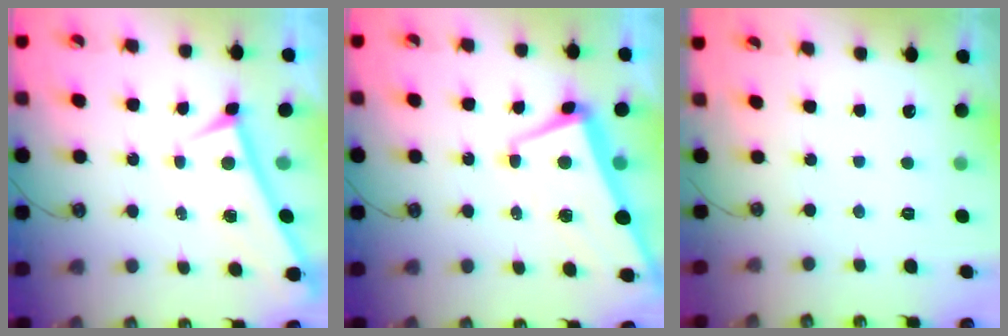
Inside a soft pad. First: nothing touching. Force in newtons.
{"total": 1.6, "press": 1.2, "slide": 1.1}
{"total": 0.0}